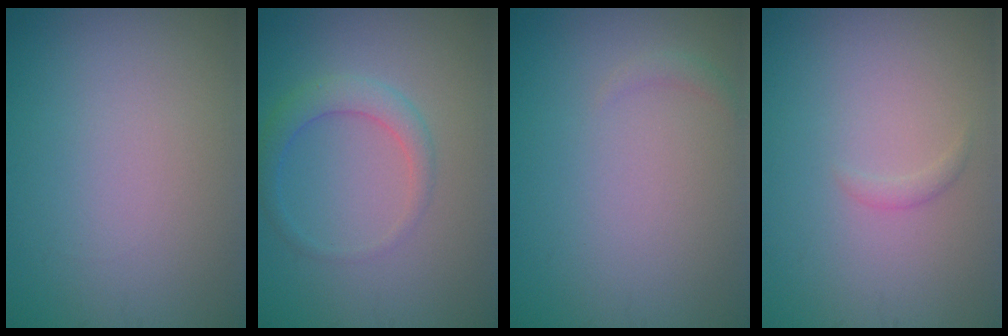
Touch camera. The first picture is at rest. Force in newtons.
{"total": 2.4, "press": 2.4, "slide": 0.1}
{"total": 0.7, "press": 0.7, "slide": 0.2}
{"total": 0.7, "press": 0.7, "slide": 0.0}